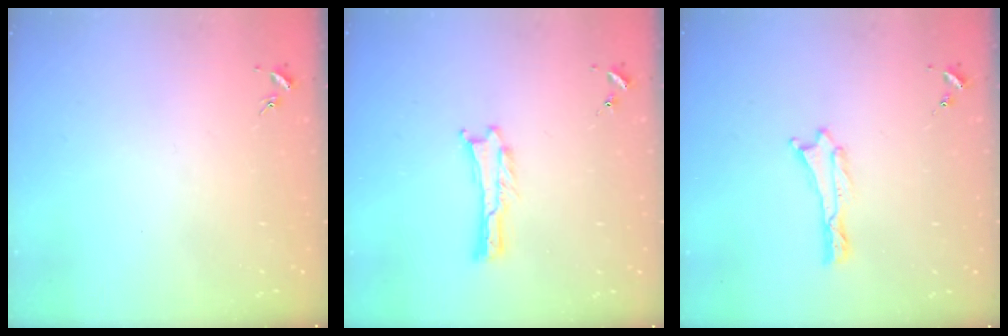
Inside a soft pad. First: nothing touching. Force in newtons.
{"total": 0.0}
{"total": 0.0}